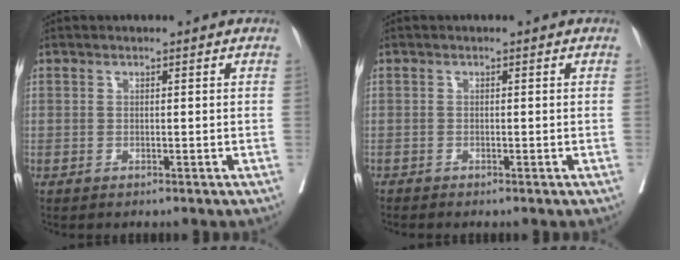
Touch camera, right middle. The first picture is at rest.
{"total": 0.5, "force": [-0.5, 0.0, 0.0], "torque": [-0.006, -0.002, -0.015]}